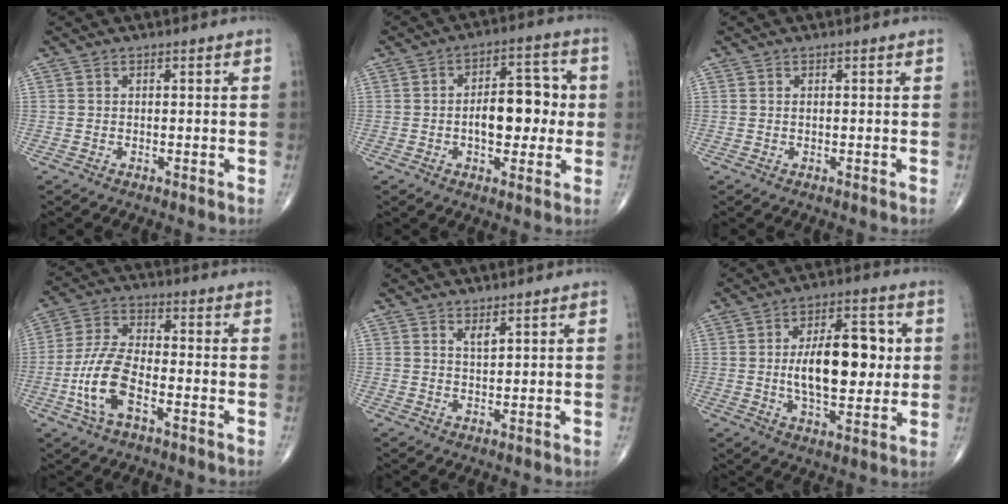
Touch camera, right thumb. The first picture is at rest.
{"total": 11.1, "force": [-0.5, 6.0, 9.3], "torque": [-0.106, 0.023, -0.009]}
{"total": 0.0}
{"total": 11.0, "force": [-4.1, 4.8, 9.0], "torque": [-0.195, 0.026, -0.081]}
{"total": 1.6, "force": [1.1, 0.2, 1.1], "torque": [-0.017, -0.012, 0.021]}
{"total": 15.8, "force": [1.1, 7.6, 13.9], "torque": [-0.189, 0.003, 0.018]}